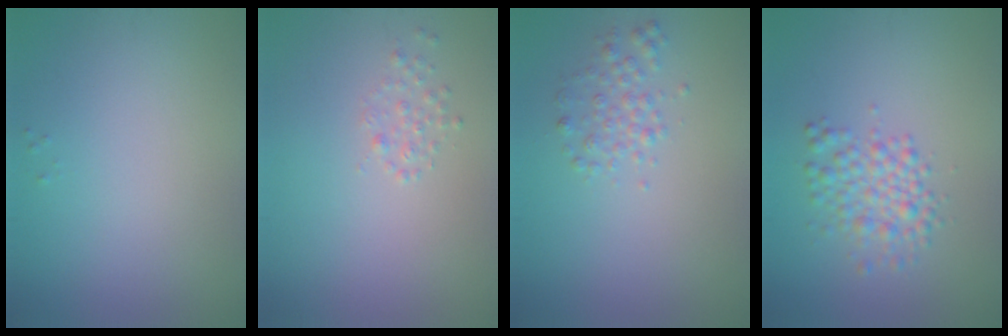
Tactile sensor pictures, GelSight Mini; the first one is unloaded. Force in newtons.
{"total": 1.0, "press": 1.0, "slide": 0.1}
{"total": 1.7, "press": 1.7, "slide": 0.0}
{"total": 3.3, "press": 3.3, "slide": 0.1}